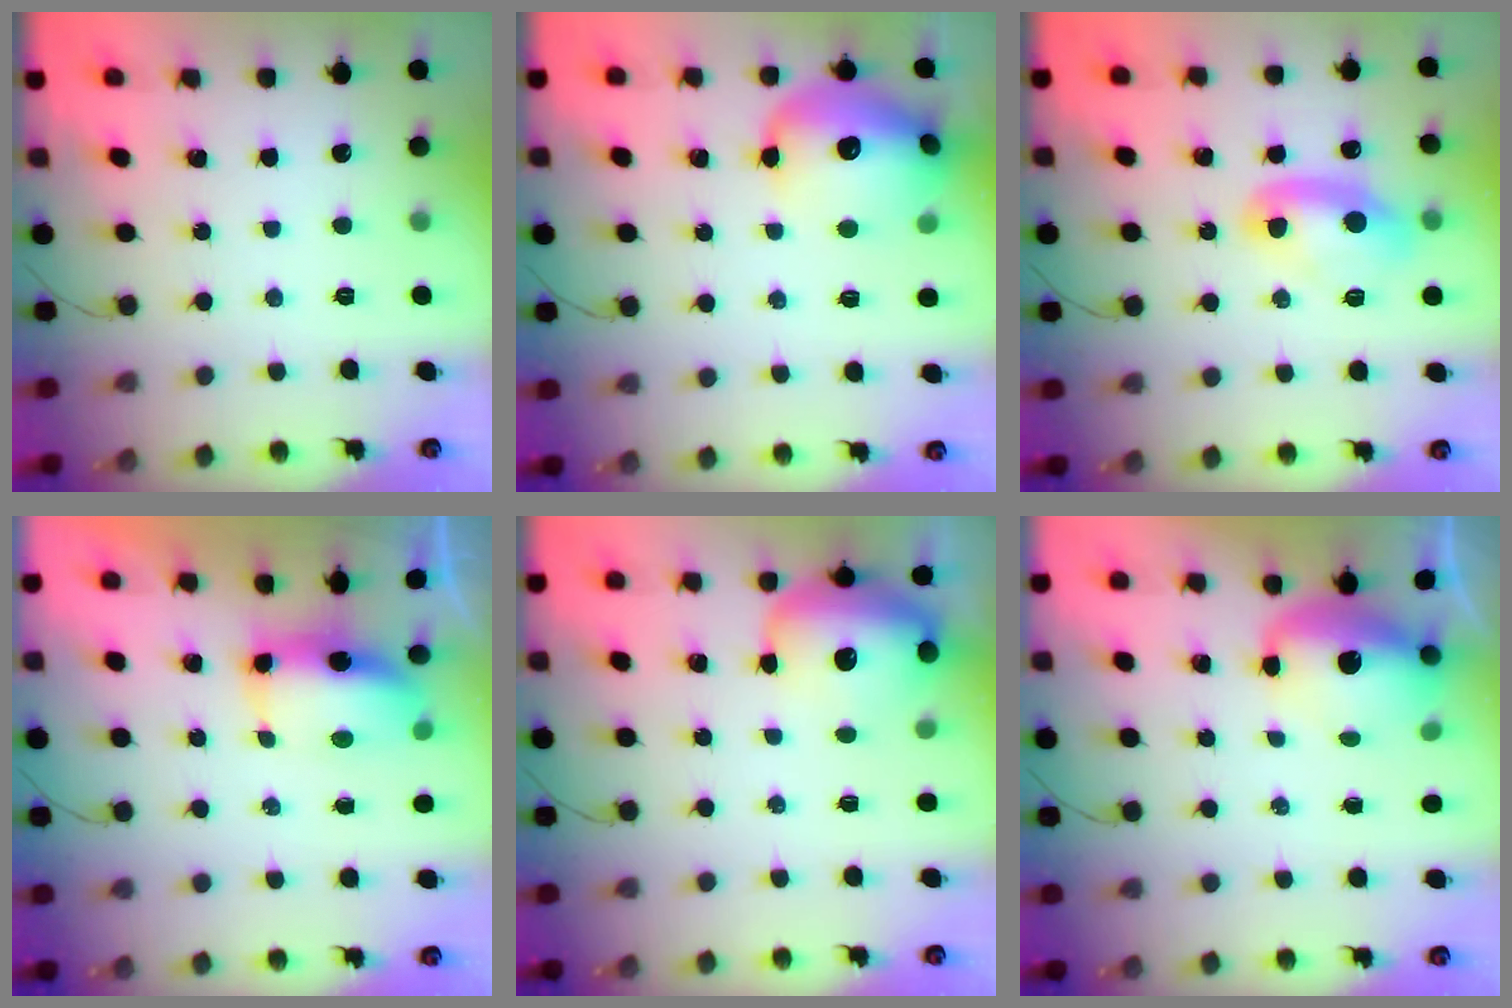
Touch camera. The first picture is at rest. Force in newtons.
{"total": 17.8, "press": 17.6, "slide": 2.4}
{"total": 9.5, "press": 9.4, "slide": 1.3}
{"total": 9.1, "press": 8.2, "slide": 4.0}
{"total": 20.7, "press": 17.4, "slide": 11.3}
{"total": 11.0, "press": 10.7, "slide": 2.5}